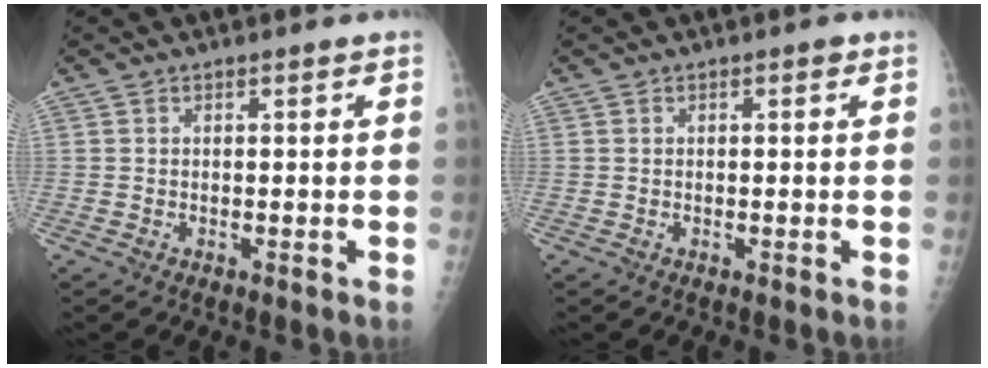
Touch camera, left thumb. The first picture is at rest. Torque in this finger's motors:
{"motor_torque": [0.30, -0.02, 0.29, 0.19, 0.00]}